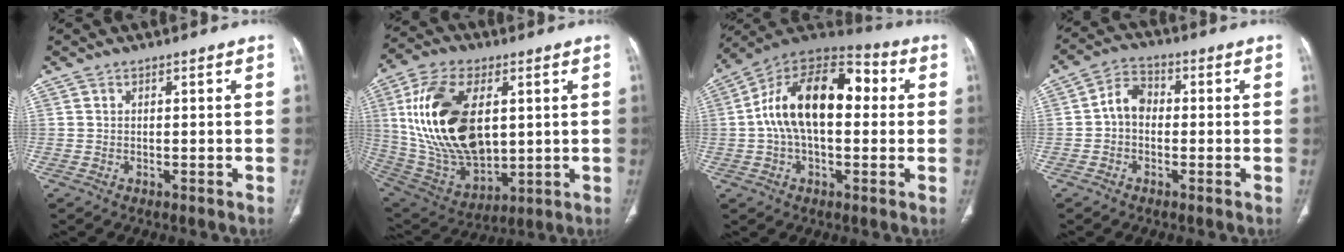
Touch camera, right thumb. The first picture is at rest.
{"total": 24.2, "force": [4.1, 13.7, 19.5], "torque": [-0.366, -0.019, 0.089]}
{"total": 19.7, "force": [2.0, 11.1, 16.1], "torque": [-0.260, 0.045, 0.025]}
{"total": 5.4, "force": [-0.5, 4.0, 3.5], "torque": [-0.046, 0.018, -0.021]}